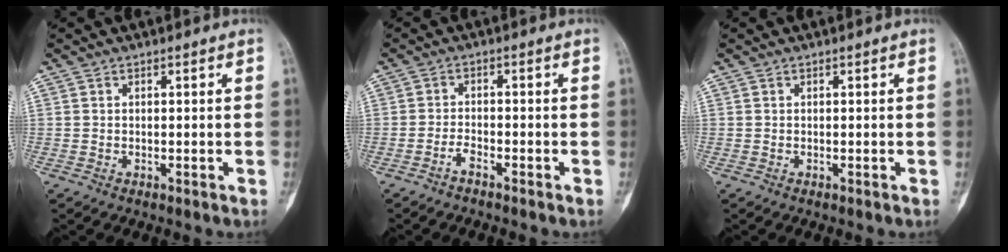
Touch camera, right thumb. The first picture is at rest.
{"total": 1.9, "force": [-1.5, 0.5, 0.9], "torque": [-0.022, 0.012, -0.031]}
{"total": 0.0}